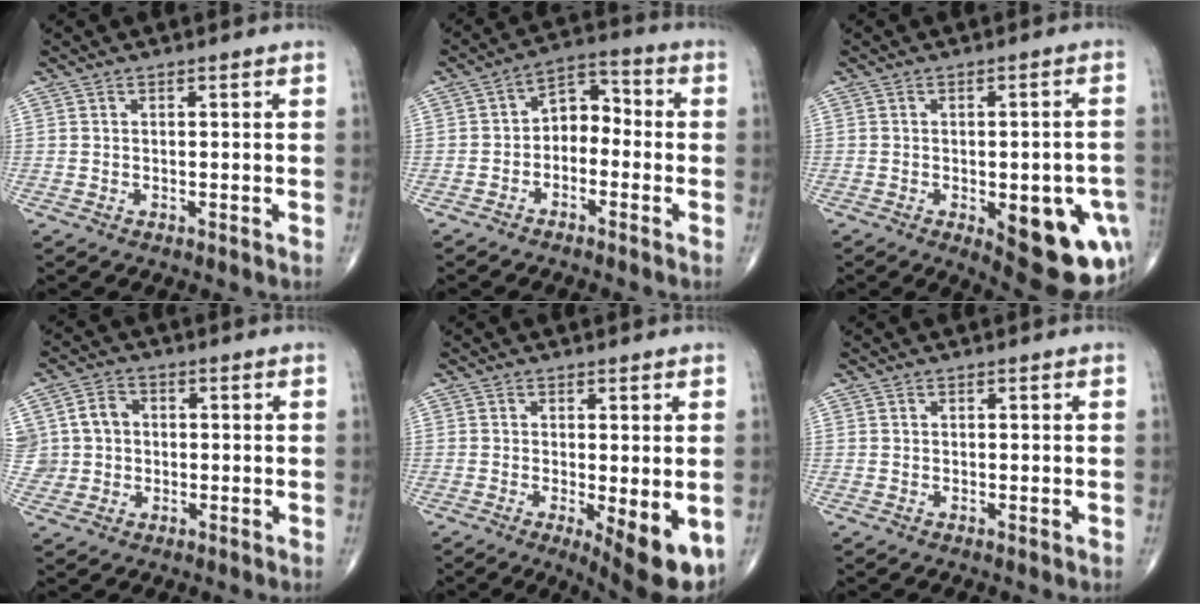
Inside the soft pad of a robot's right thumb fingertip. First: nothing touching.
{"total": 6.6, "force": [-1.5, 4.7, 4.4], "torque": [-0.045, 0.040, -0.043]}
{"total": 18.4, "force": [-6.0, 7.6, 15.7], "torque": [-0.137, 0.008, -0.053]}
{"total": 6.9, "force": [0.8, 6.3, 2.7], "torque": [-0.033, 0.014, 0.013]}
{"total": 8.9, "force": [-2.6, 2.6, 8.1], "torque": [-0.105, -0.022, -0.032]}
{"total": 0.0}